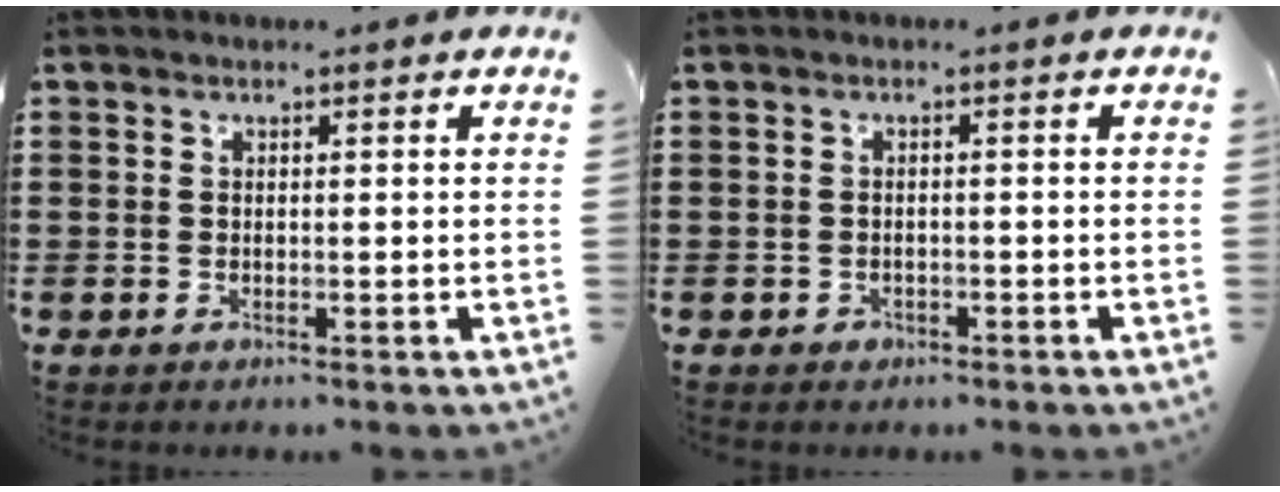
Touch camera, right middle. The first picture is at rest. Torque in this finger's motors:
{"motor_torque": [0.15, -0.05, 0.00, 0.00]}